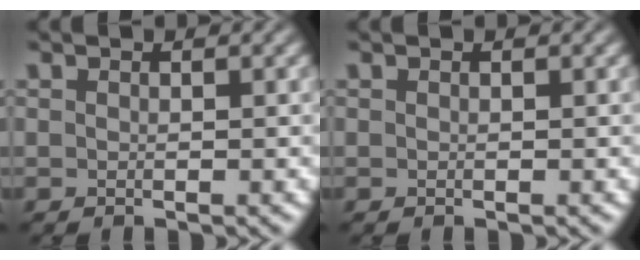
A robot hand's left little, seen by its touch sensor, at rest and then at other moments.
{"total": 0.0}